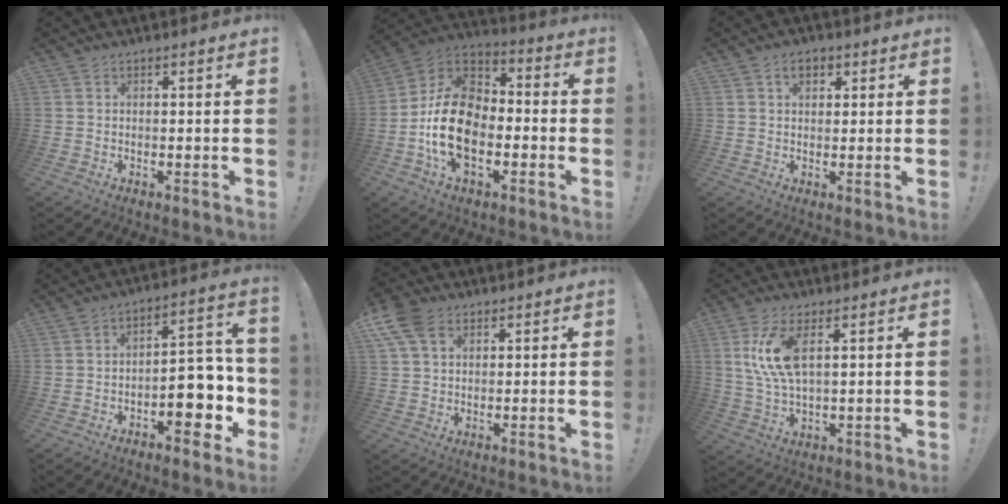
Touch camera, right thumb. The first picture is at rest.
{"total": 19.4, "force": [-4.8, 13.3, 13.3], "torque": [-0.233, 0.037, -0.074]}
{"total": 3.9, "force": [1.9, 2.5, 2.4], "torque": [-0.034, 0.001, 0.032]}
{"total": 12.5, "force": [-5.0, 6.9, 9.2], "torque": [-0.086, 0.028, -0.079]}
{"total": 8.4, "force": [3.8, 5.3, 5.3], "torque": [-0.104, -0.007, 0.072]}
{"total": 10.5, "force": [3.6, 3.9, 9.1], "torque": [-0.174, -0.010, 0.065]}